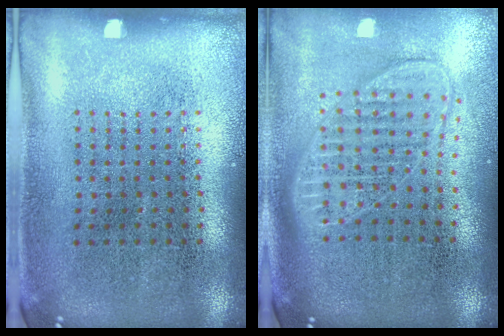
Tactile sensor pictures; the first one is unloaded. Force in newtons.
{"total": 1.9, "press": 1.6, "slide": 1.1}